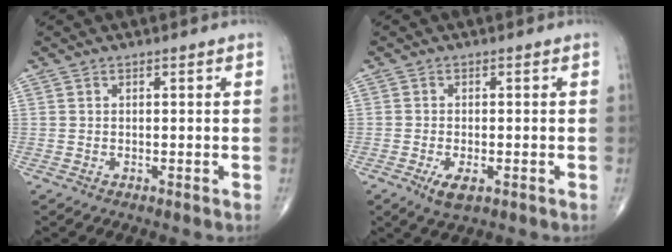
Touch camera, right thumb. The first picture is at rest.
{"total": 3.7, "force": [-1.5, 1.5, 3.0], "torque": [-0.056, -0.006, -0.023]}